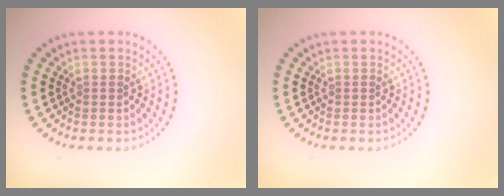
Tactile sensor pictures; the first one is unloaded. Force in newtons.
{"total": 0.0}